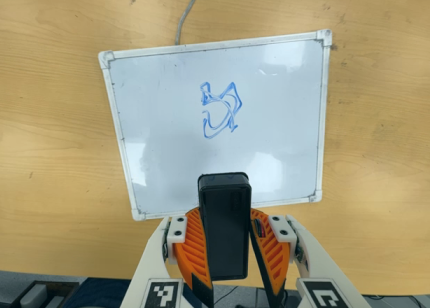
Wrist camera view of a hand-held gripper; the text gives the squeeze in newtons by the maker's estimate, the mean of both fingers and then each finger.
{"total": 9.5, "left": 9.6, "right": 9.4}